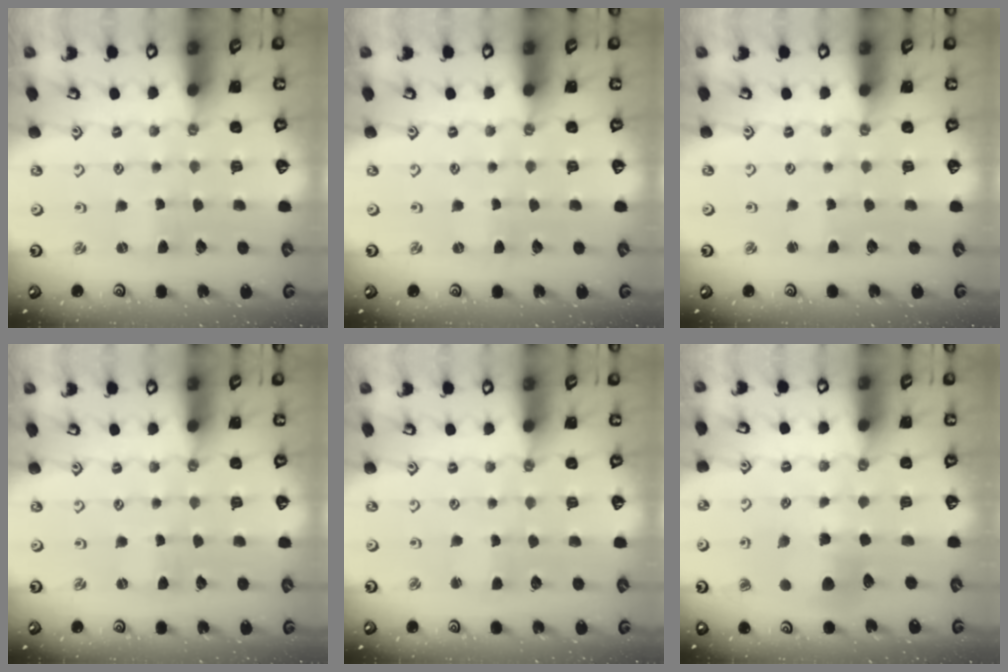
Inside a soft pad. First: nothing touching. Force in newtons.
{"total": 0.0}
{"total": 1.6, "press": 1.6, "slide": 0.3}
{"total": 0.0}
{"total": 1.3, "press": 1.3, "slide": 0.3}
{"total": 7.4, "press": 7.4, "slide": 0.7}